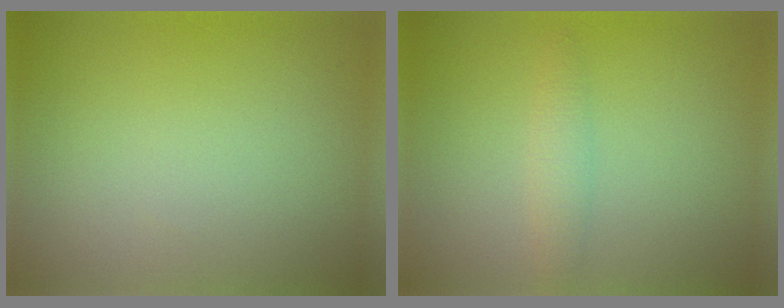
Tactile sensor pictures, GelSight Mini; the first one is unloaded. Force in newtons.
{"total": 1.5, "press": 1.5, "slide": 0.0}